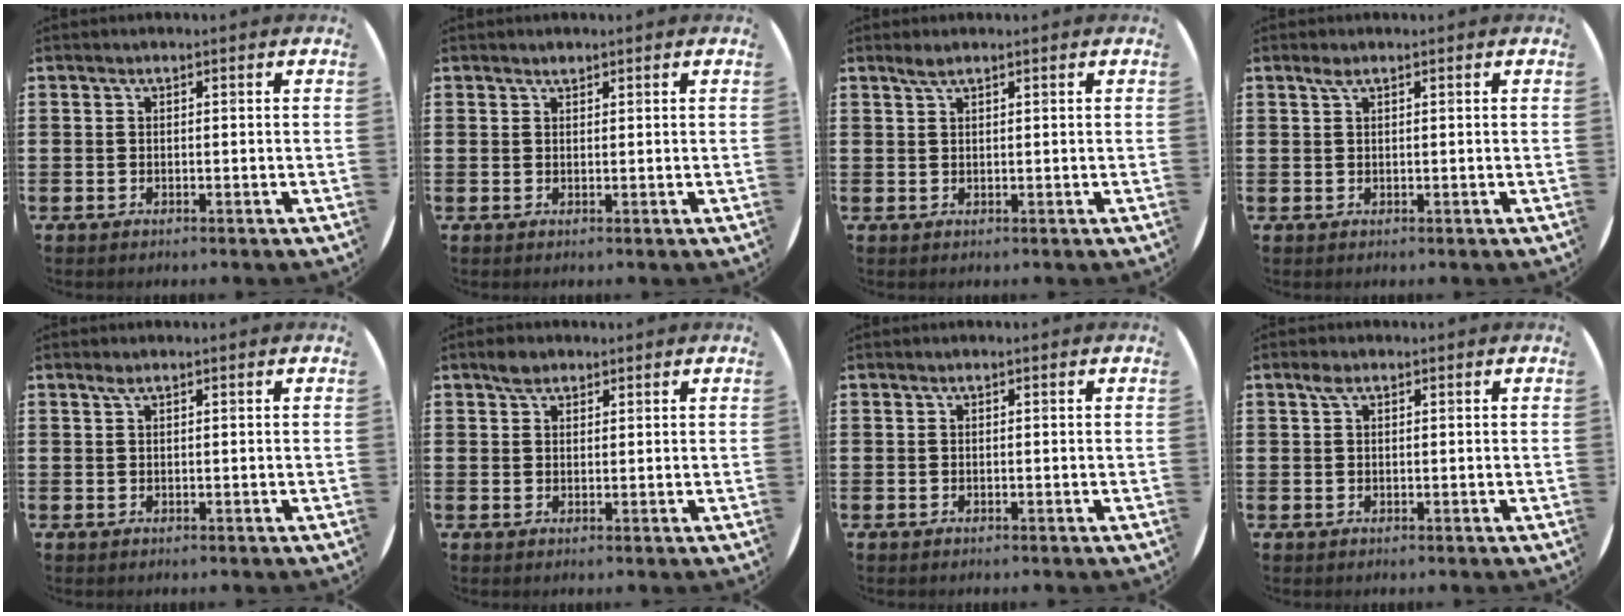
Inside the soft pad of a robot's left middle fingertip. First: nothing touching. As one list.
[{"total": 0.7, "force": [0.7, 0.1, 0.1], "torque": [-0.002, 0.001, 0.013]}, {"total": 1.3, "force": [1.1, 0.1, 0.8], "torque": [-0.016, 0.003, 0.019]}, {"total": 1.0, "force": [0.5, 0.1, 0.8], "torque": [-0.015, 0.003, 0.009]}, {"total": 0.7, "force": [0.4, 0.0, 0.5], "torque": [-0.011, 0.001, 0.008]}, {"total": 2.0, "force": [1.6, 1.0, 0.6], "torque": [-0.006, 0.001, 0.028]}, {"total": 0.0}, {"total": 1.4, "force": [0.7, 0.7, 0.9], "torque": [-0.013, 0.002, 0.011]}]